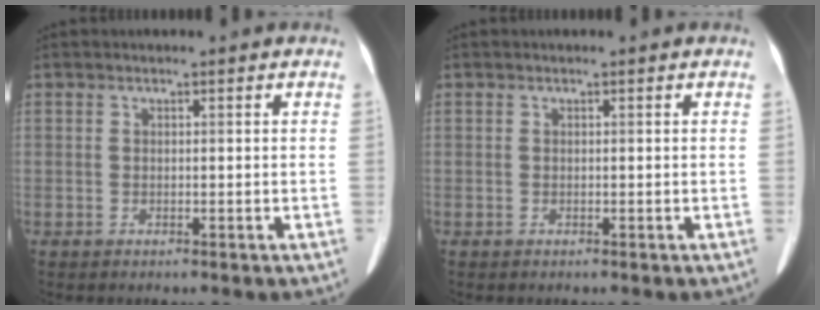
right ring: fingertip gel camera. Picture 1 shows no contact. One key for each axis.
{"total": 0.0}